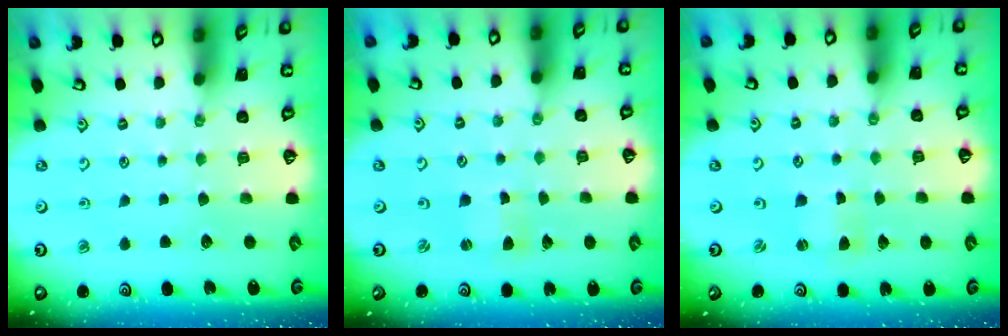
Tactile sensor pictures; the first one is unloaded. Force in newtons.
{"total": 1.1, "press": 1.0, "slide": 0.3}
{"total": 0.6, "press": 0.6, "slide": 0.1}